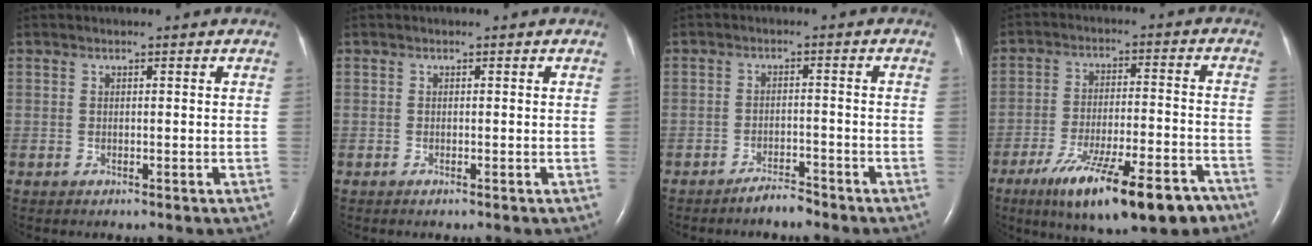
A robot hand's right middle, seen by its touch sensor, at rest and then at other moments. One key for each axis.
{"total": 0.0}
{"total": 2.7, "fx": -2.5, "fy": 0.4, "fz": 0.8, "tx": -0.018, "ty": -0.003, "tz": -0.044}
{"total": 17.3, "fx": -11.5, "fy": 3.5, "fz": 12.4, "tx": -0.171, "ty": -0.020, "tz": -0.183}